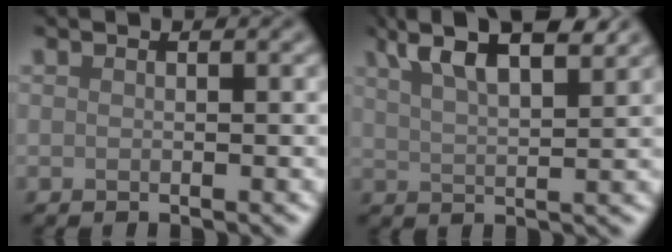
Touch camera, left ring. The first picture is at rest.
{"total": 7.6, "force": [5.1, 2.3, 5.2], "torque": [-0.090, 0.021, 0.076]}